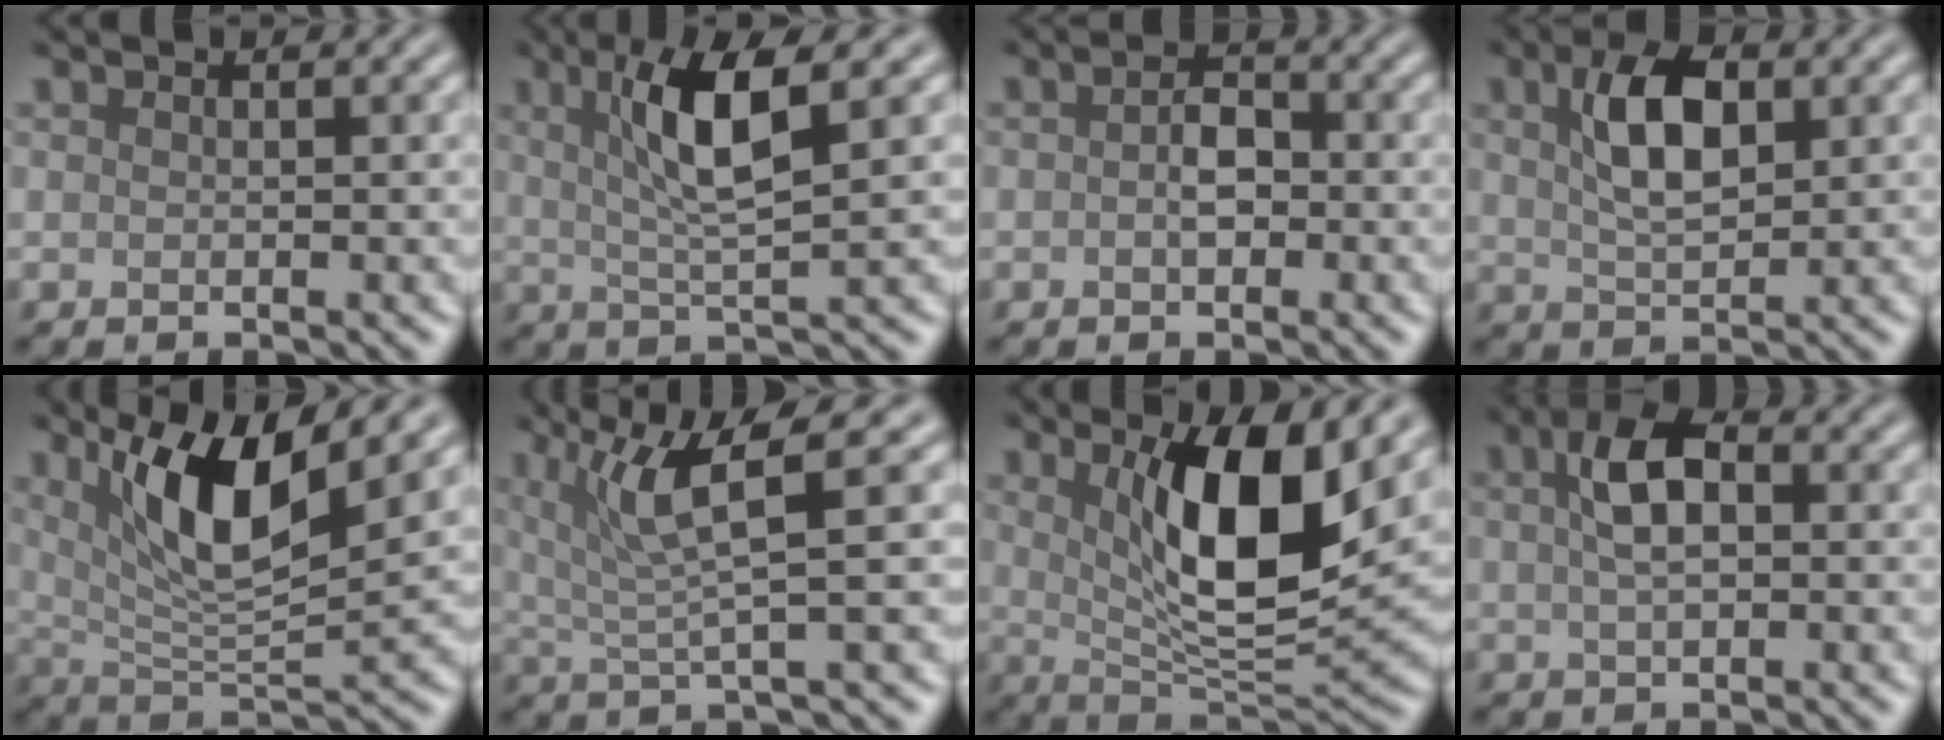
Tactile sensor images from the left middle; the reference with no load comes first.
{"total": 6.1, "force": [2.0, 1.1, 5.7], "torque": [-0.105, 0.005, 0.037]}
{"total": 2.1, "force": [-0.3, 1.3, 1.7], "torque": [-0.033, 0.005, -0.009]}
{"total": 5.3, "force": [1.8, 2.6, 4.3], "torque": [-0.088, 0.008, 0.030]}
{"total": 8.1, "force": [3.8, 2.2, 6.9], "torque": [-0.121, -0.010, 0.069]}
{"total": 5.5, "force": [2.6, 0.8, 4.8], "torque": [-0.100, 0.006, 0.049]}
{"total": 9.4, "force": [2.7, 2.8, 8.5], "torque": [-0.141, -0.015, 0.051]}
{"total": 4.3, "force": [0.8, 2.1, 3.6], "torque": [-0.069, 0.010, 0.008]}